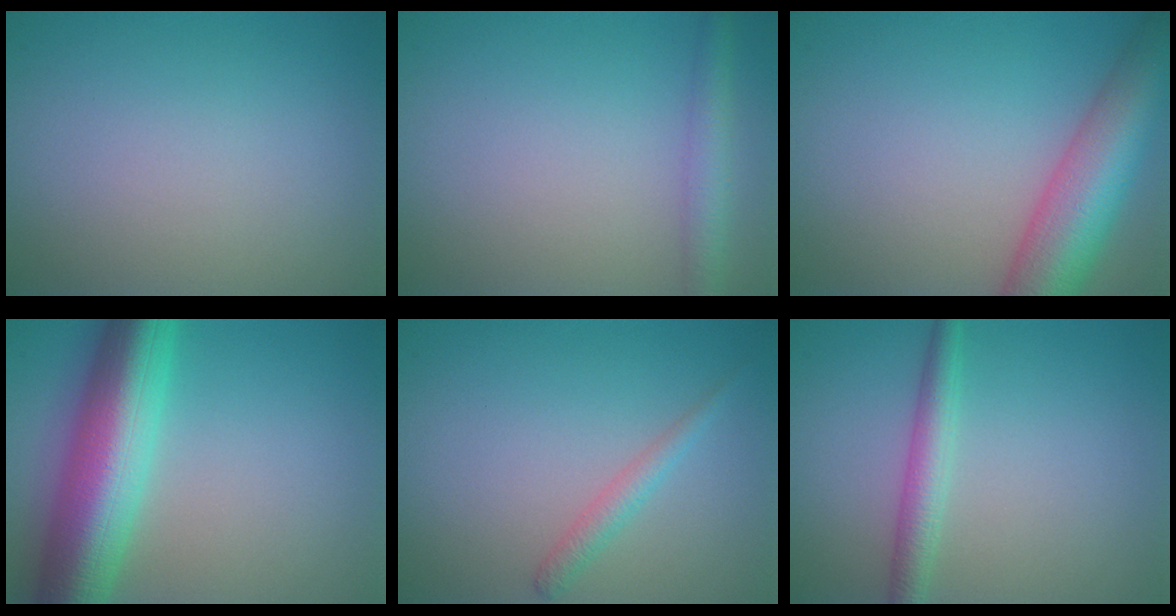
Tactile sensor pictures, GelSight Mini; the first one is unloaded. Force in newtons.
{"total": 2.7, "press": 2.7, "slide": 0.1}
{"total": 8.9, "press": 8.9, "slide": 0.4}
{"total": 10.4, "press": 10.4, "slide": 0.1}
{"total": 1.6, "press": 1.6, "slide": 0.0}
{"total": 2.6, "press": 2.6, "slide": 0.0}